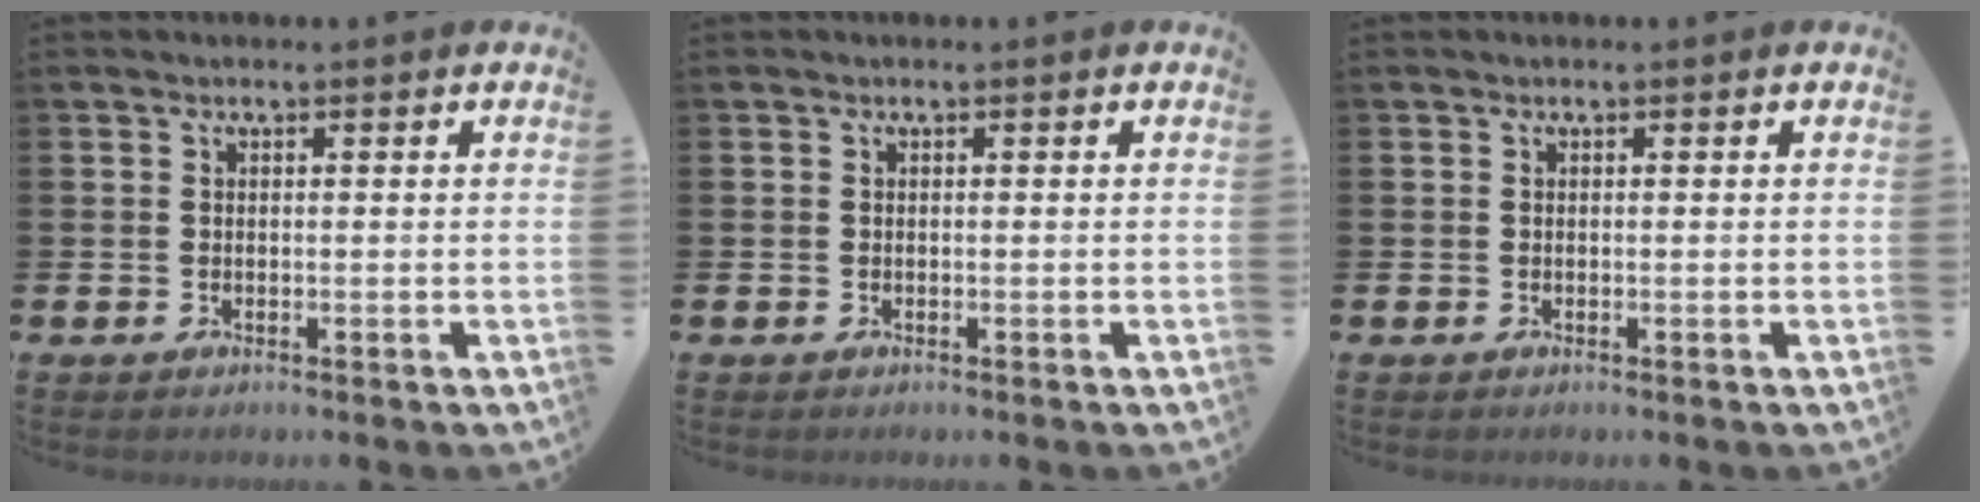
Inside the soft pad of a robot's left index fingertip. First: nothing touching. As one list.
[{"total": 0.0}, {"total": 0.0}]